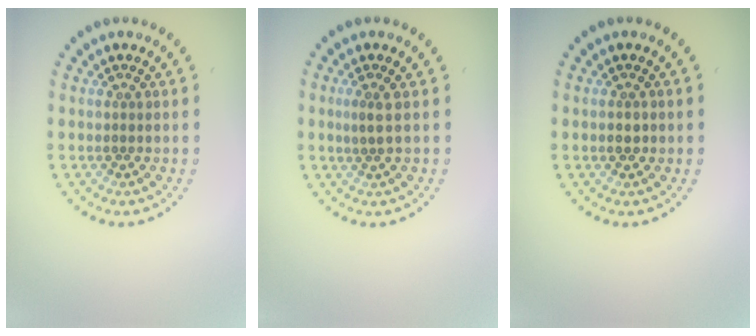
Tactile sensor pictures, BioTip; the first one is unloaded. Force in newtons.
{"total": 1.3, "press": 1.0, "slide": 0.8}
{"total": 1.0, "press": 1.0, "slide": 0.2}